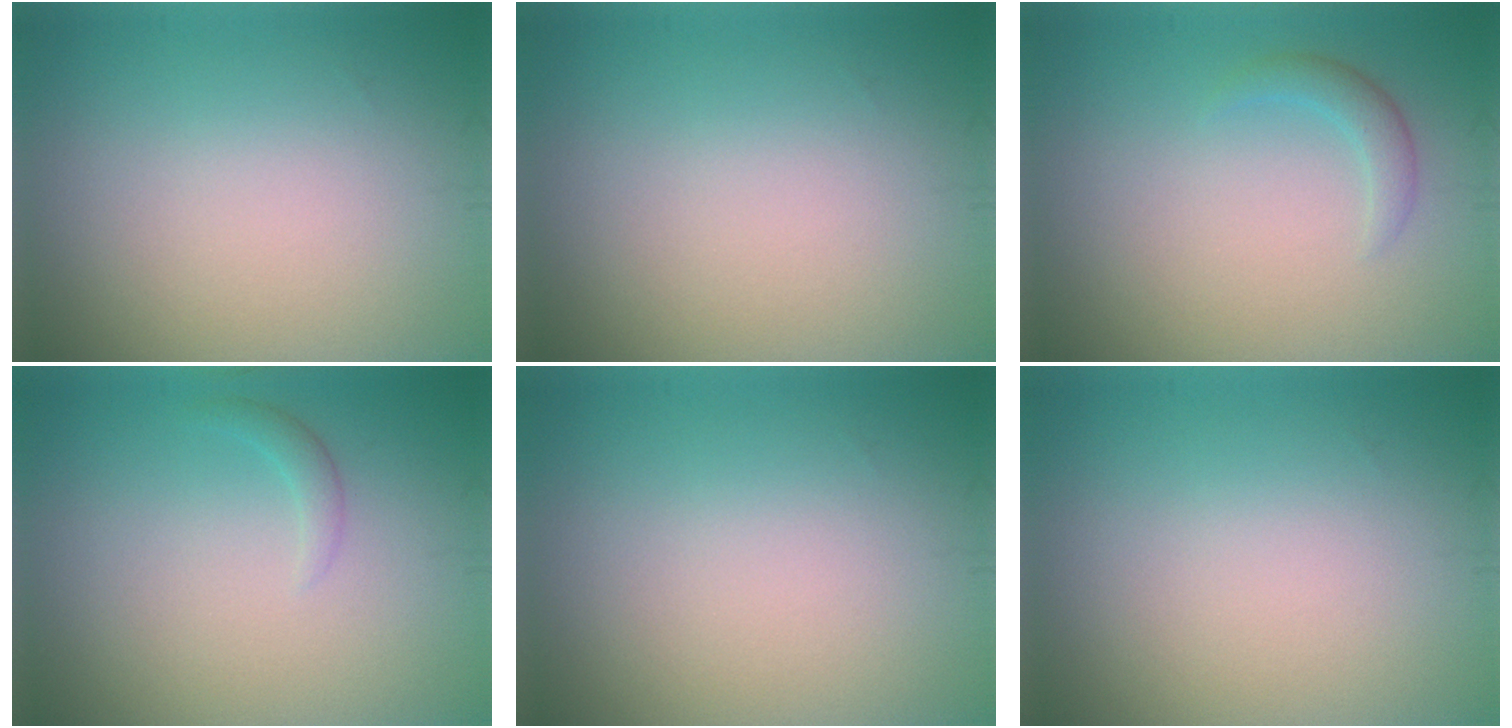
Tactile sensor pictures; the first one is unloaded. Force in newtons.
{"total": 0.0}
{"total": 1.6, "press": 1.6, "slide": 0.1}
{"total": 1.0, "press": 1.0, "slide": 0.0}
{"total": 0.0}
{"total": 0.0}